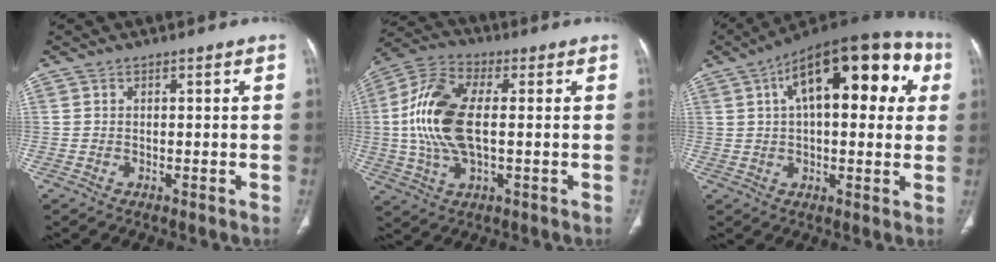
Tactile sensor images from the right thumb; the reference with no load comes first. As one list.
[{"total": 15.3, "force": [0.5, 7.4, 13.4], "torque": [-0.291, 0.015, 0.007]}, {"total": 23.4, "force": [7.3, 10.4, 19.6], "torque": [-0.263, 0.033, 0.102]}]